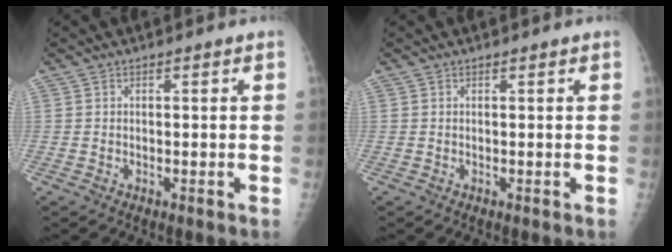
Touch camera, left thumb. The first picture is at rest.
{"total": 0.0}